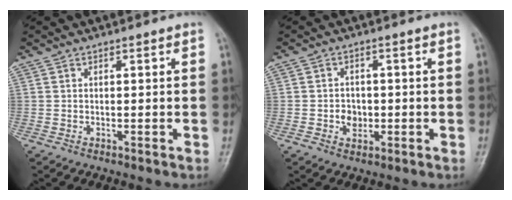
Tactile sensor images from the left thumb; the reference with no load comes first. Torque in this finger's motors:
{"motor_torque": [0.03, 0.10, 0.10, 0.13, 0.05]}